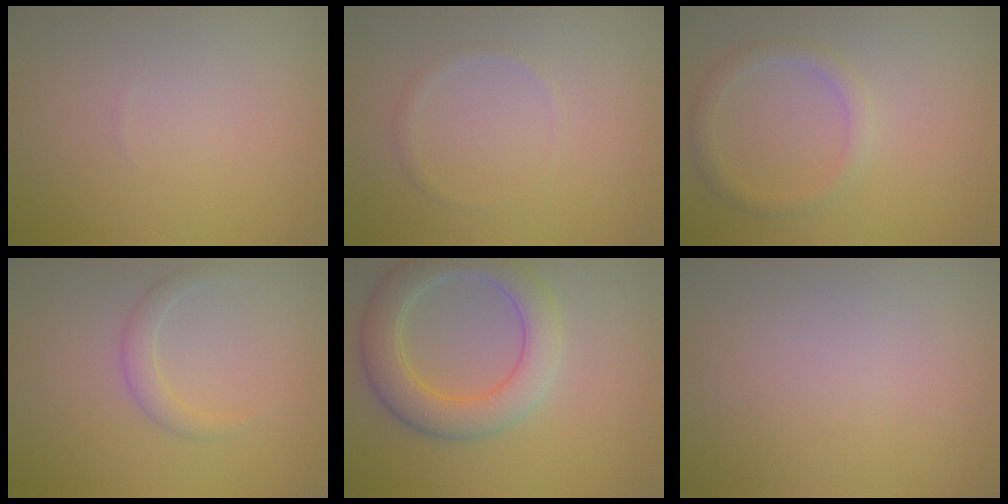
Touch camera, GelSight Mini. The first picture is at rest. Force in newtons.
{"total": 0.7, "press": 0.7, "slide": 0.0}
{"total": 1.8, "press": 1.8, "slide": 0.0}
{"total": 1.6, "press": 1.6, "slide": 0.2}
{"total": 5.7, "press": 5.7, "slide": 0.4}
{"total": 0.0}